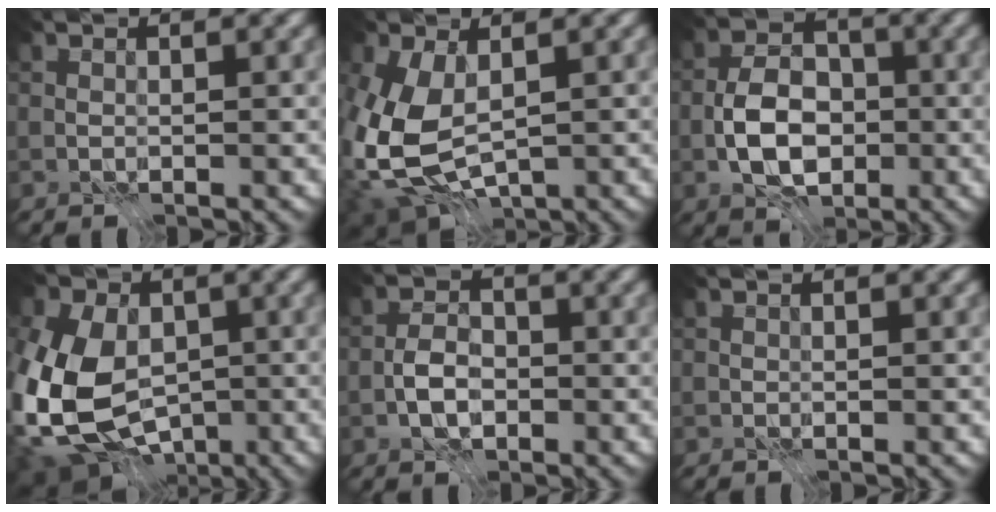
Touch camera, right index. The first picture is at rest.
{"total": 9.5, "force": [-0.5, 6.0, 7.3], "torque": [-0.181, -0.027, 0.002]}
{"total": 6.2, "force": [-2.1, 3.9, 4.4], "torque": [-0.075, 0.005, -0.044]}
{"total": 16.6, "force": [-2.3, 12.9, 10.2], "torque": [-0.217, -0.012, -0.062]}
{"total": 3.3, "force": [-1.6, 1.7, 2.3], "torque": [-0.036, 0.004, -0.036]}
{"total": 0.0}